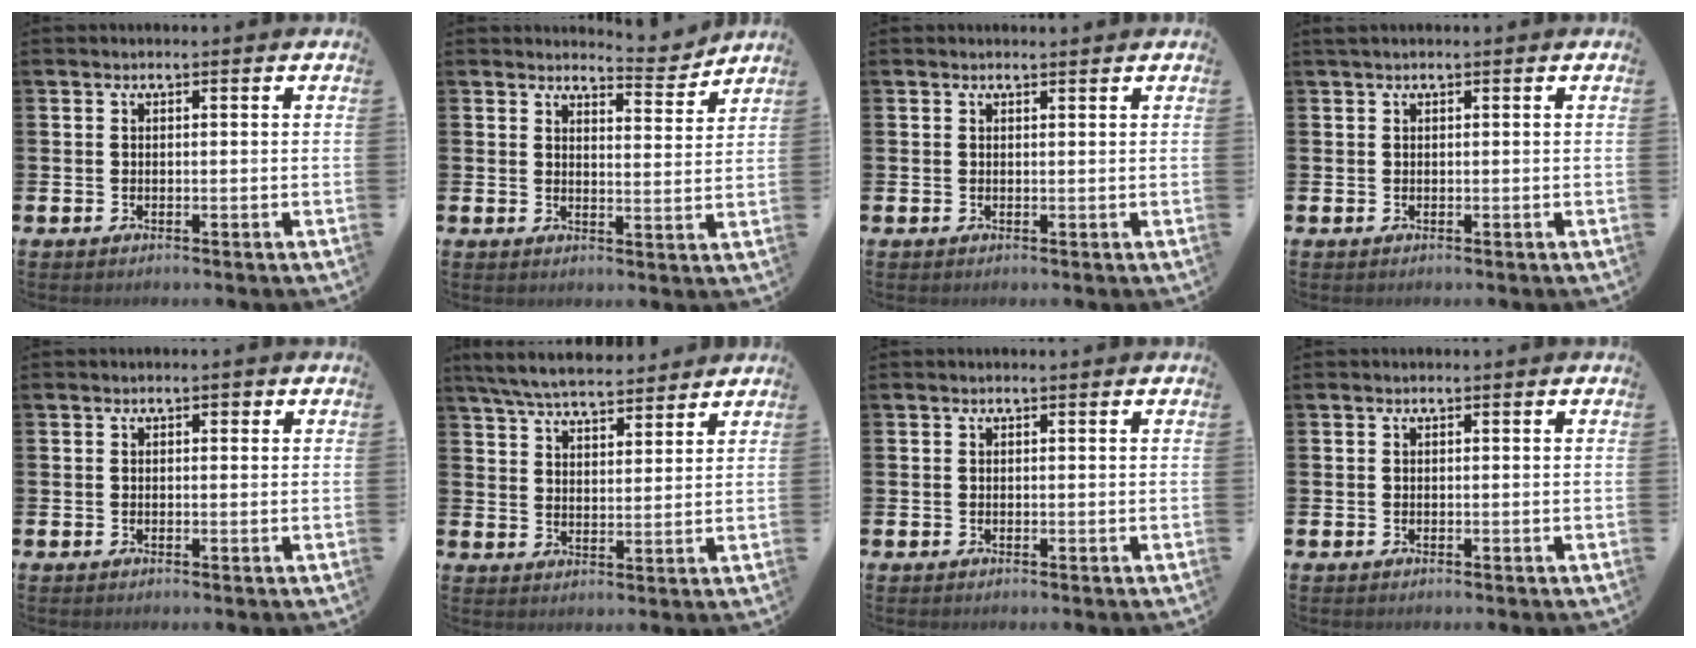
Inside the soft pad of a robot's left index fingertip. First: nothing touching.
{"total": 4.2, "force": [4.1, 0.7, 0.4], "torque": [0.000, -0.033, 0.069]}
{"total": 0.6, "force": [0.5, 0.0, 0.1], "torque": [0.006, -0.003, 0.009]}
{"total": 0.5, "force": [0.3, 0.0, 0.4], "torque": [-0.015, 0.005, 0.008]}
{"total": 0.8, "force": [0.2, 0.5, 0.6], "torque": [-0.010, 0.009, 0.001]}
{"total": 6.6, "force": [6.3, 1.0, 1.6], "torque": [-0.057, -0.025, 0.117]}
{"total": 0.0}
{"total": 0.0}